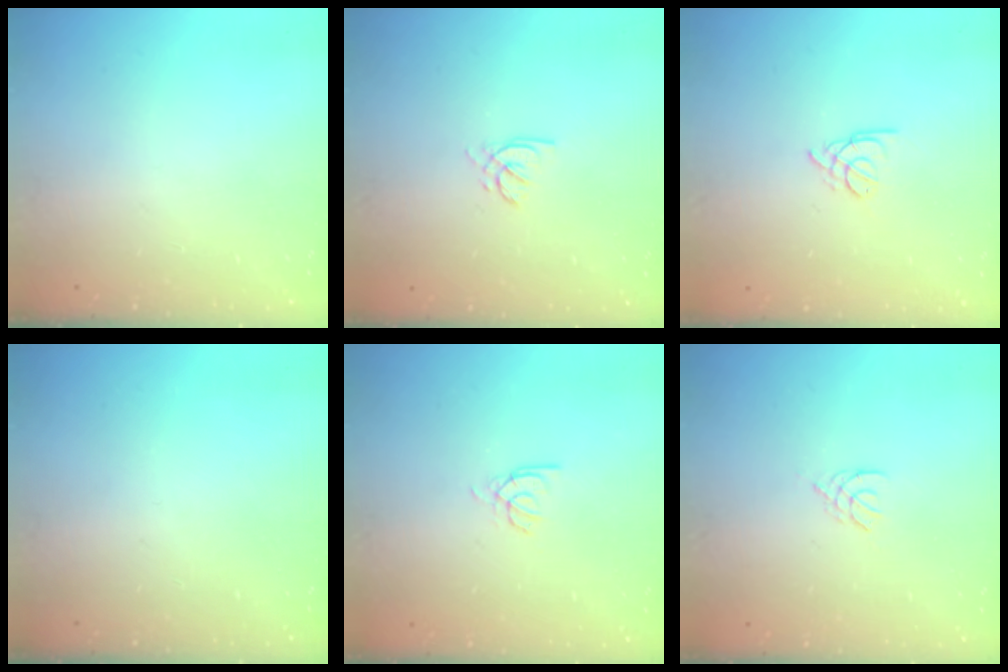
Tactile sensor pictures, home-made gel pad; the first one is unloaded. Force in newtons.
{"total": 1.4, "press": 1.4, "slide": 0.2}
{"total": 2.7, "press": 2.6, "slide": 0.5}
{"total": 0.0}
{"total": 2.5, "press": 2.4, "slide": 0.3}
{"total": 2.1, "press": 2.0, "slide": 0.4}